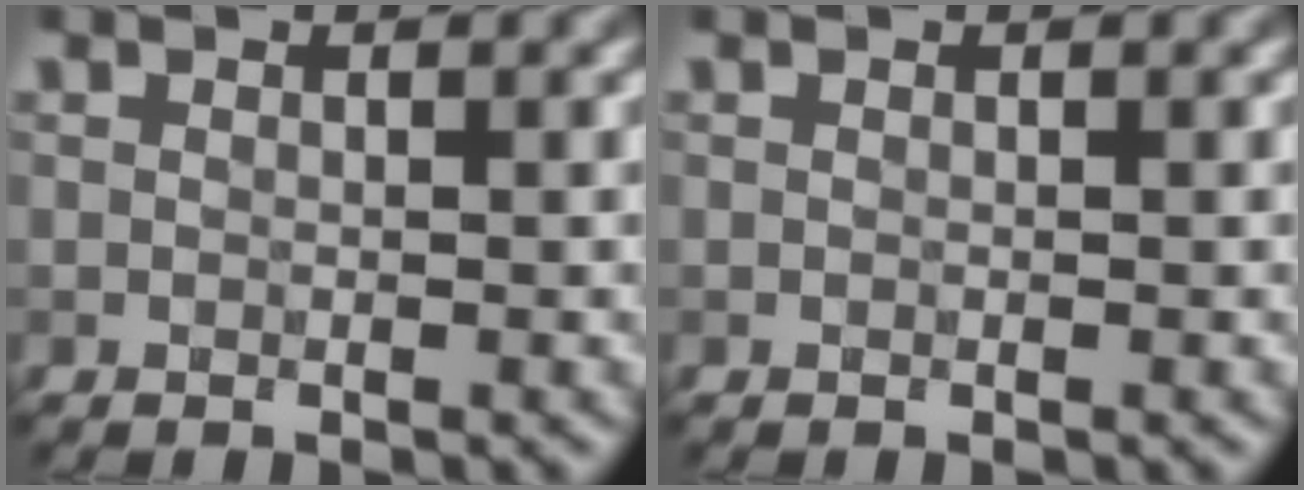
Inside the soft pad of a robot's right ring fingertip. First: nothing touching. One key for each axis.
{"total": 0.0}